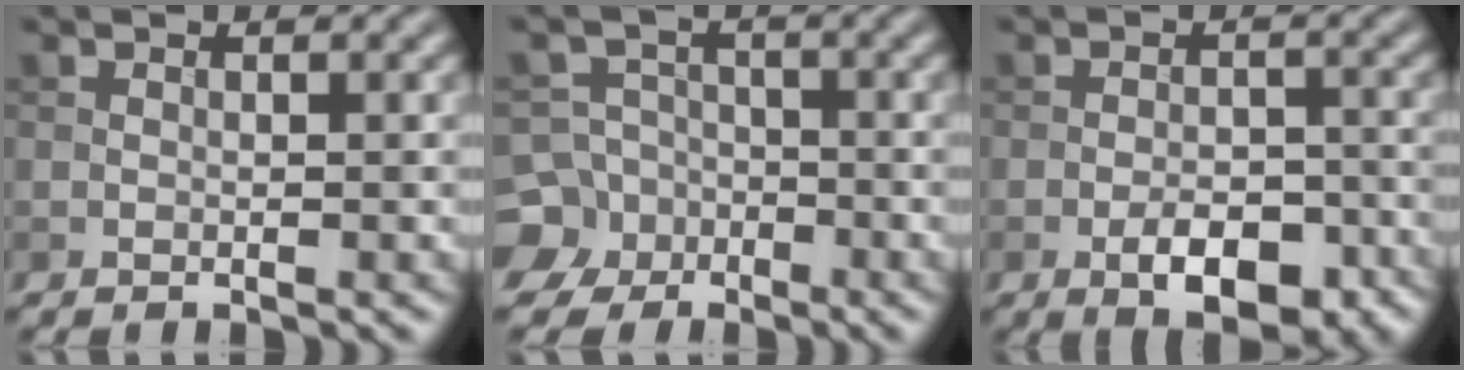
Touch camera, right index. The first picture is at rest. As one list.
[{"total": 8.3, "force": [-4.5, 6.9, 0.9], "torque": [-0.017, -0.019, -0.106]}, {"total": 5.2, "force": [-2.5, 2.5, 3.9], "torque": [-0.057, -0.001, -0.039]}]